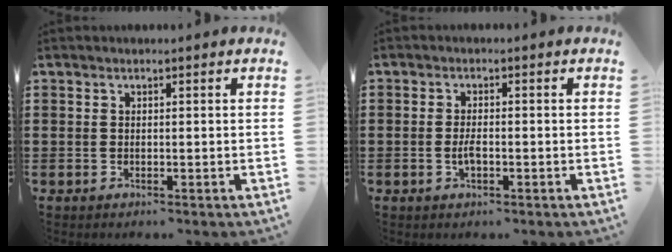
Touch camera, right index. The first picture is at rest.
{"total": 2.4, "force": [-0.6, 0.9, 2.2], "torque": [-0.049, -0.002, -0.013]}